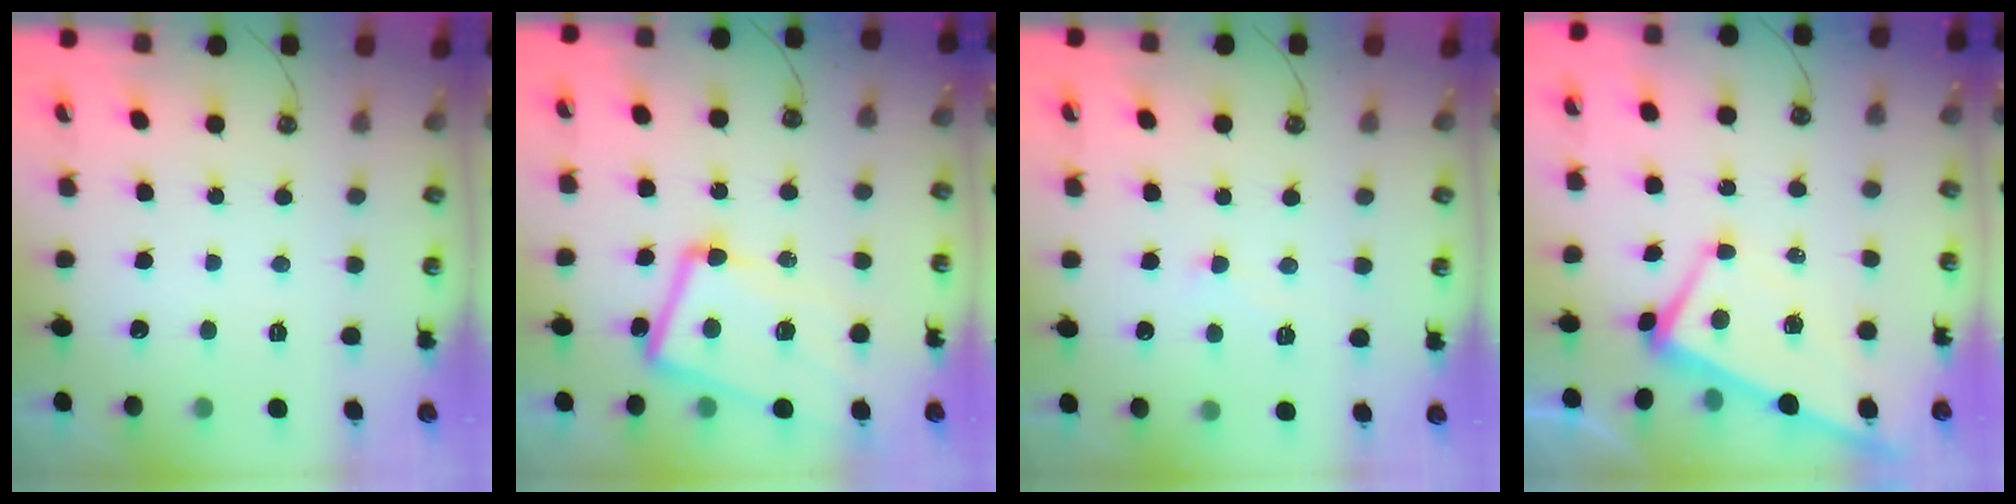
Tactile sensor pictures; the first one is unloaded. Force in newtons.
{"total": 9.8, "press": 9.6, "slide": 1.9}
{"total": 2.1, "press": 2.1, "slide": 0.2}
{"total": 2.4, "press": 2.4, "slide": 0.3}